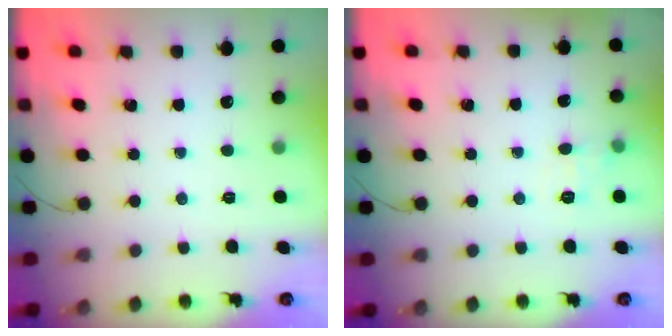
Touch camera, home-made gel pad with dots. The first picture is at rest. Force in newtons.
{"total": 6.5, "press": 6.3, "slide": 1.6}